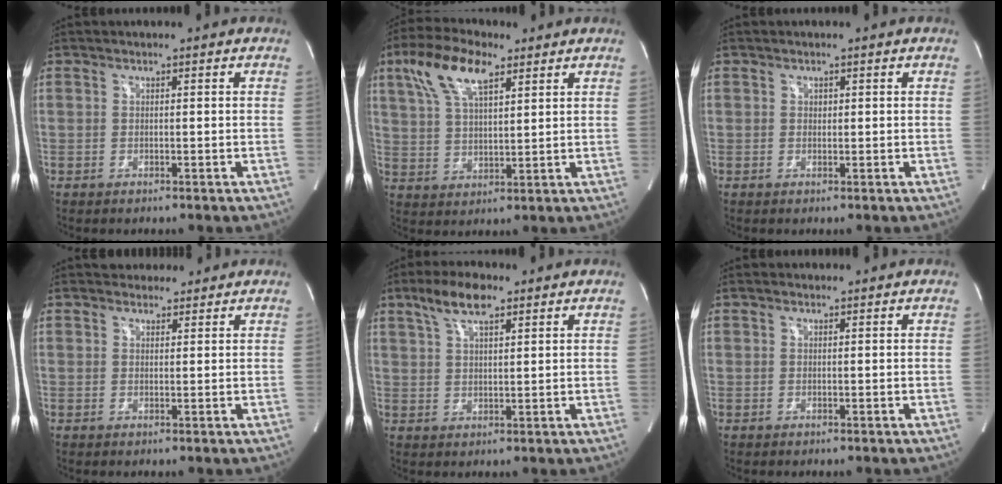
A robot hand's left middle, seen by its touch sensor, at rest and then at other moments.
{"total": 10.5, "force": [5.8, 3.6, 8.1], "torque": [-0.171, 0.022, 0.111]}
{"total": 0.6, "force": [0.2, 0.5, 0.3], "torque": [-0.001, 0.000, 0.003]}
{"total": 4.0, "force": [3.5, 1.7, 0.8], "torque": [-0.004, 0.015, 0.051]}
{"total": 6.7, "force": [4.4, 1.8, 4.7], "torque": [-0.100, 0.016, 0.083]}
{"total": 0.7, "force": [0.6, 0.4, 0.1], "torque": [-0.012, 0.010, 0.010]}